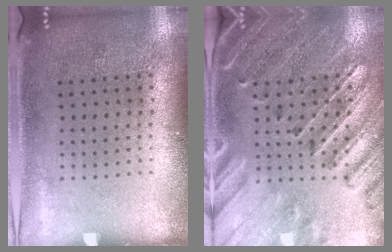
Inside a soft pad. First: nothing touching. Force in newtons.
{"total": 2.9, "press": 2.7, "slide": 0.9}